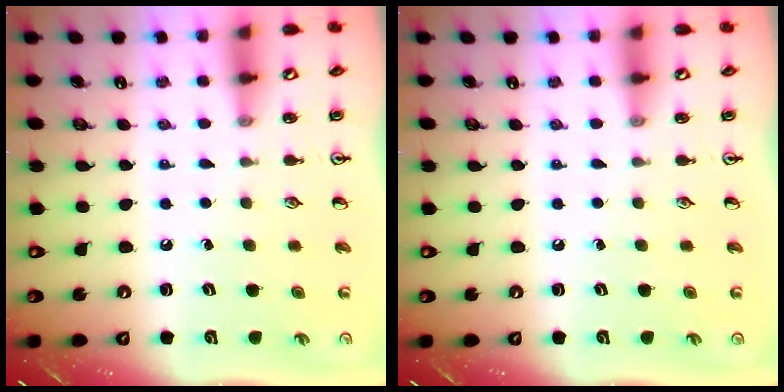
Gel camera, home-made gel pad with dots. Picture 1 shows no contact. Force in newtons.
{"total": 0.0}